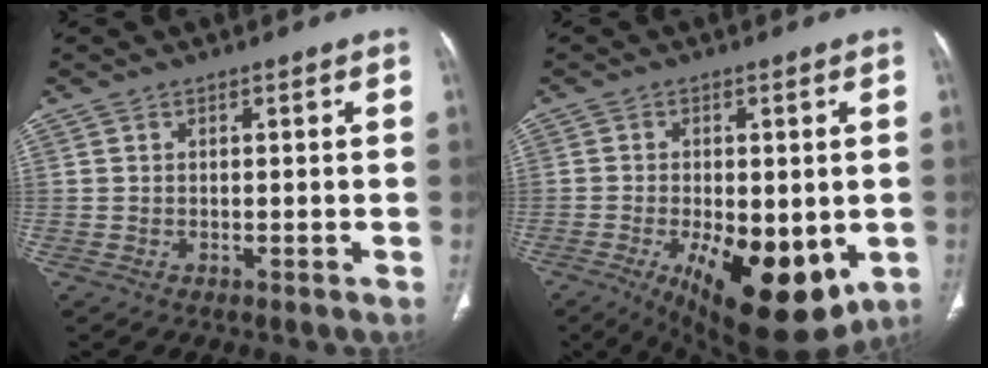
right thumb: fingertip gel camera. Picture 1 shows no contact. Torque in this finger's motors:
{"motor_torque": [0.60, 1.88, 0.12, -0.18, 0.33]}